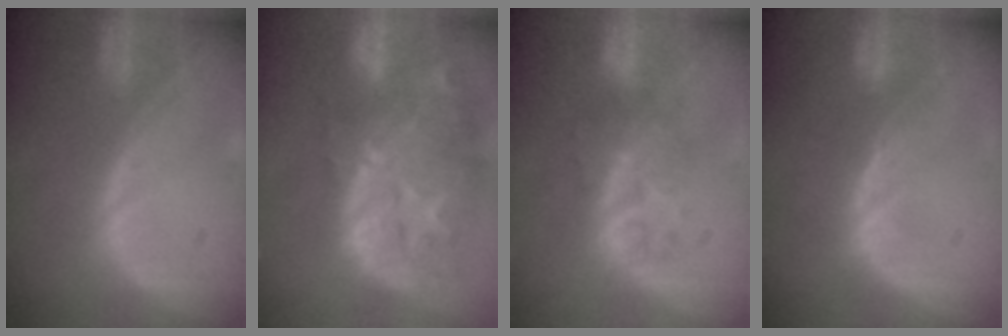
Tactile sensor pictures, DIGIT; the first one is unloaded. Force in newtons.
{"total": 15.1, "press": 12.1, "slide": 9.0}
{"total": 4.9, "press": 4.9, "slide": 0.8}
{"total": 3.1, "press": 2.7, "slide": 1.5}